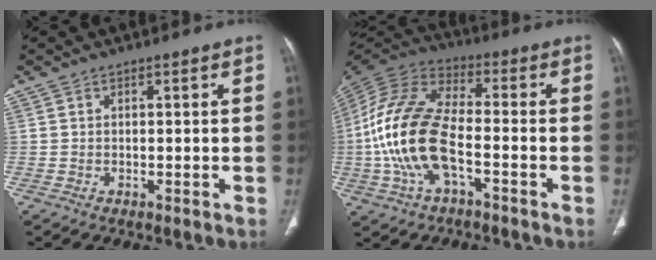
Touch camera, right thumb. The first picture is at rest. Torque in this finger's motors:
{"motor_torque": [0.36, 1.39, 2.34, -0.06, 0.61]}